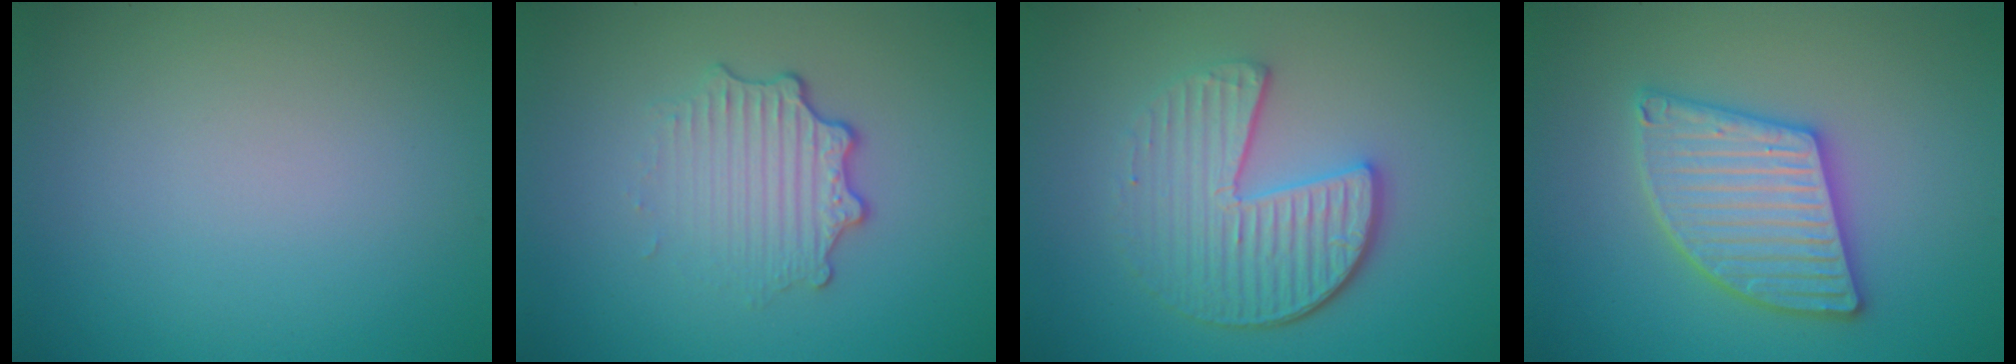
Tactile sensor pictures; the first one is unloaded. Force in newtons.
{"total": 3.5, "press": 2.5, "slide": 2.4}
{"total": 5.0, "press": 4.0, "slide": 3.1}
{"total": 5.5, "press": 5.5, "slide": 0.7}